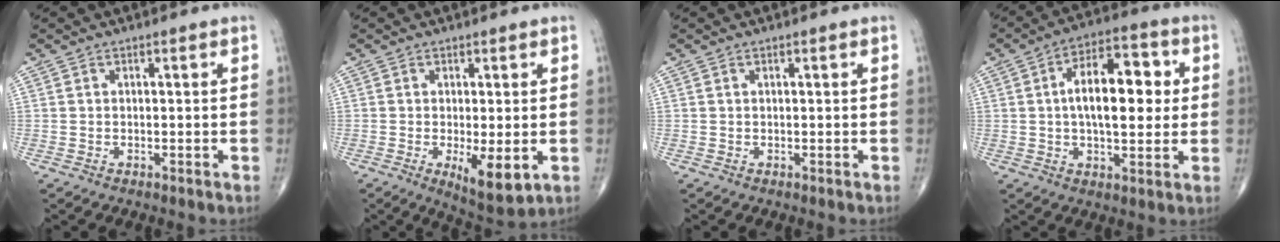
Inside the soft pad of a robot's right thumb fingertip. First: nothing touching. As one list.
[{"total": 7.7, "force": [-1.8, 2.5, 7.1], "torque": [-0.110, -0.024, -0.023]}, {"total": 0.0}, {"total": 14.5, "force": [1.7, 7.1, 12.6], "torque": [-0.172, 0.016, 0.022]}]